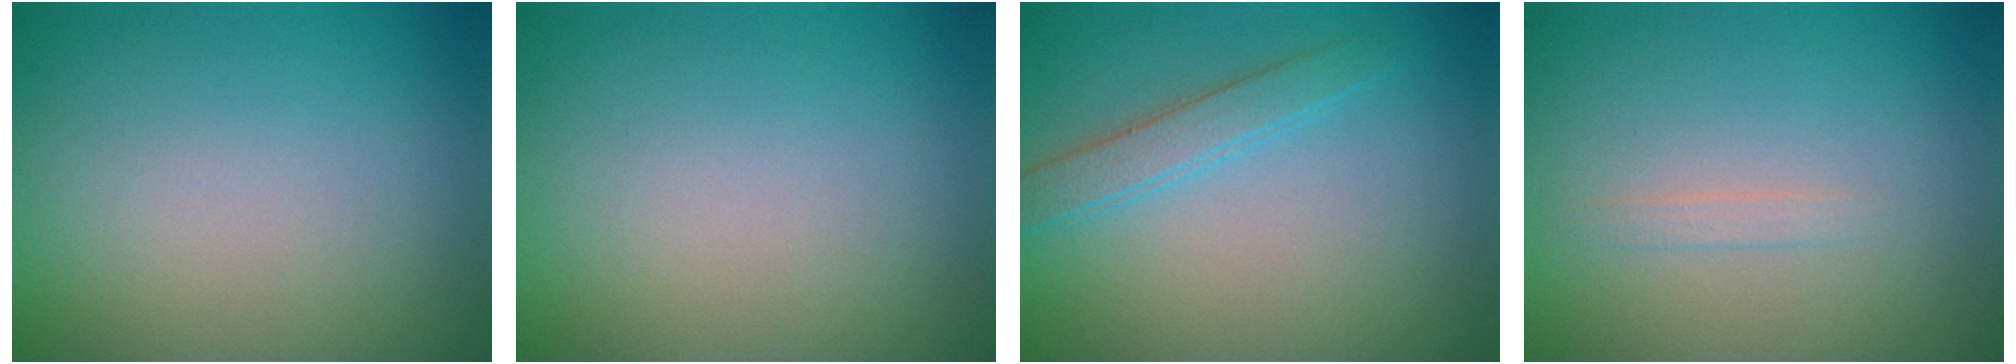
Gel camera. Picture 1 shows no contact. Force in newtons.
{"total": 0.0}
{"total": 2.3, "press": 2.3, "slide": 0.1}
{"total": 0.7, "press": 0.7, "slide": 0.0}